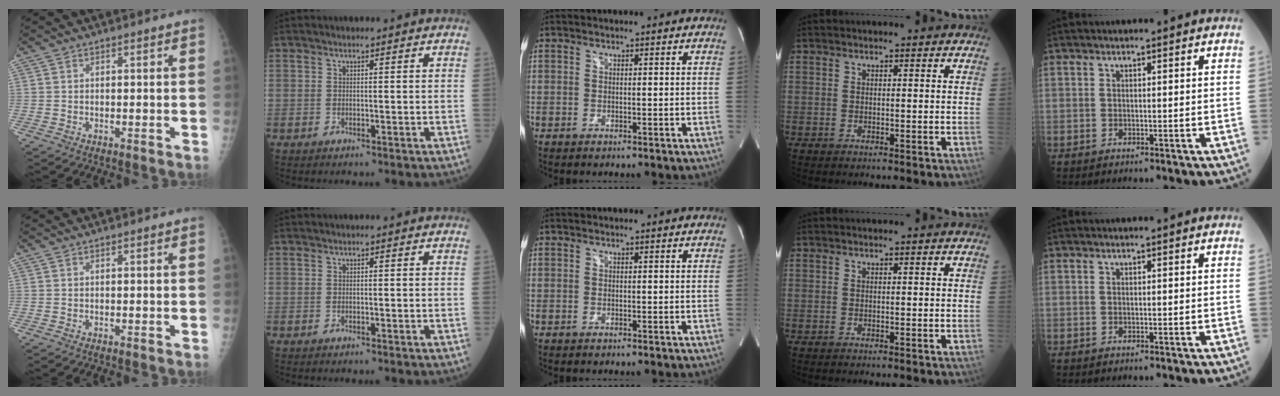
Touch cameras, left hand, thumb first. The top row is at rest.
{}